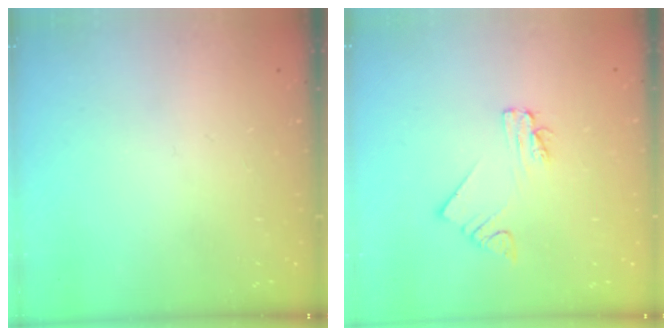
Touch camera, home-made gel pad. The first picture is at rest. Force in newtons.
{"total": 2.0, "press": 2.0, "slide": 0.1}